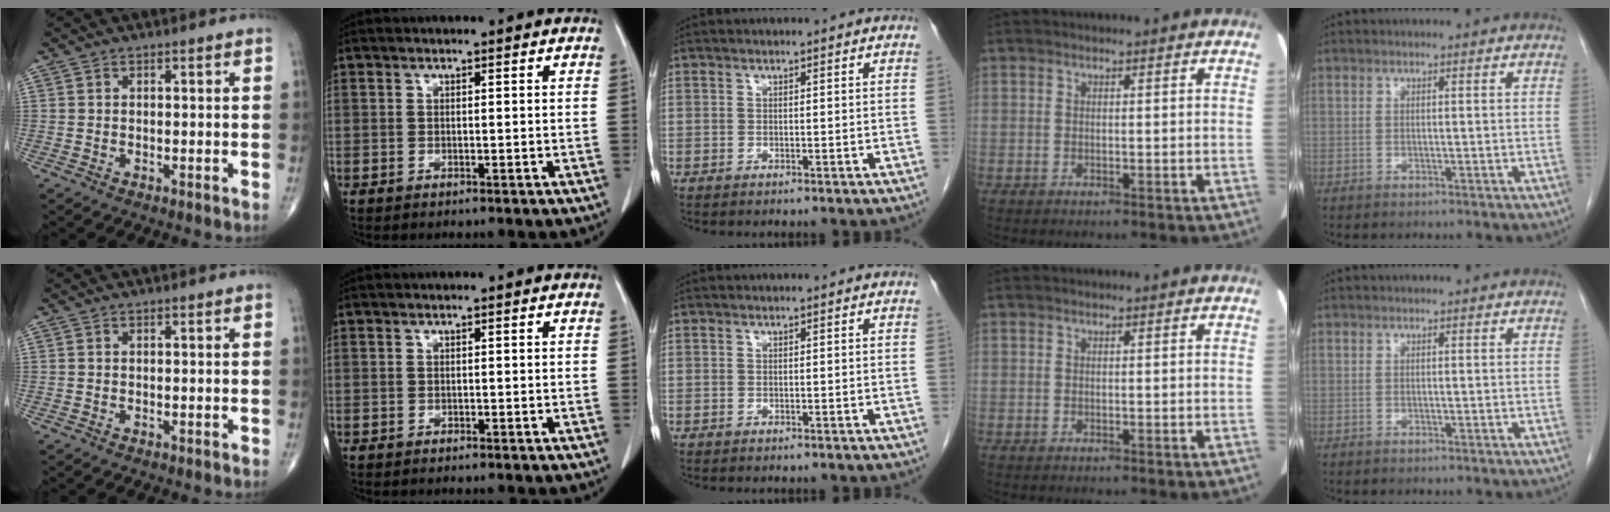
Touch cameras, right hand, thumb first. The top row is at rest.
{}